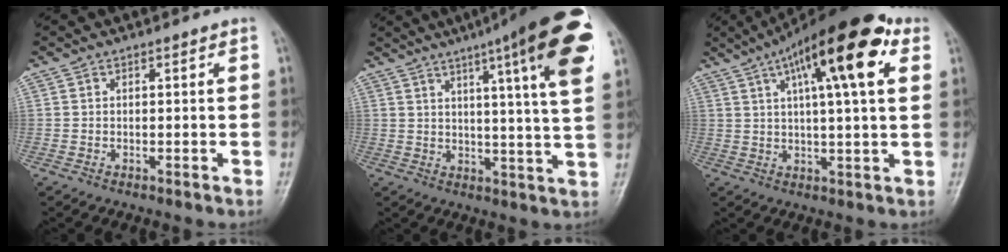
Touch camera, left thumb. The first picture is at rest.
{"total": 19.0, "force": [9.3, 1.9, 16.5], "torque": [-0.216, -0.024, 0.114]}
{"total": 18.7, "force": [7.8, 5.0, 16.2], "torque": [-0.237, 0.009, 0.116]}